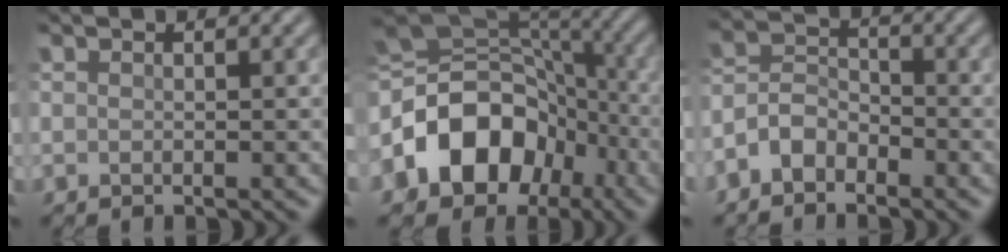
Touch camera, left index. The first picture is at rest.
{"total": 10.9, "force": [-4.3, 8.2, 5.8], "torque": [-0.101, 0.009, -0.078]}
{"total": 3.1, "force": [-2.5, 1.4, 1.1], "torque": [-0.023, 0.007, -0.056]}